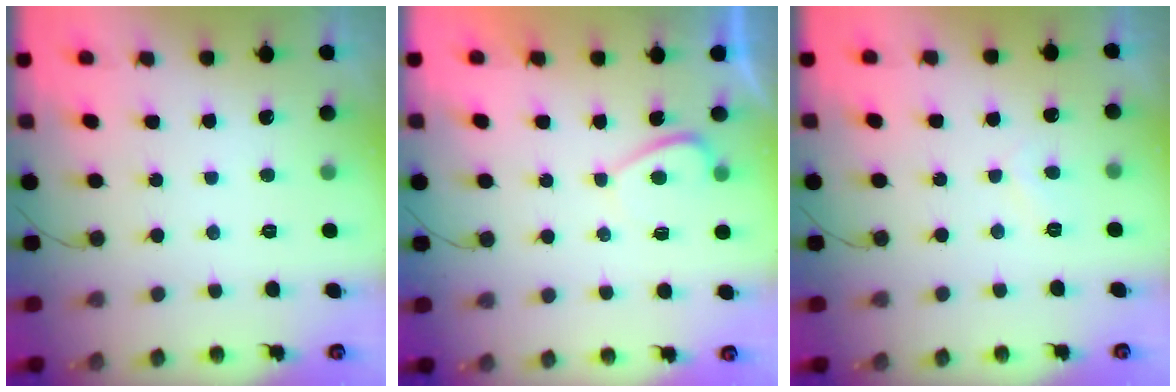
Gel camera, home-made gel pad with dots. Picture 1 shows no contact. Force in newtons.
{"total": 2.1, "press": 2.0, "slide": 0.7}
{"total": 1.9, "press": 1.8, "slide": 0.5}